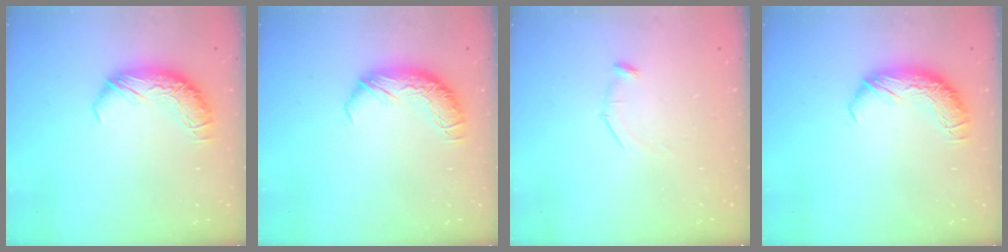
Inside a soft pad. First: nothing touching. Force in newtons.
{"total": 0.0}
{"total": 7.4, "press": 7.4, "slide": 0.8}
{"total": 0.0}